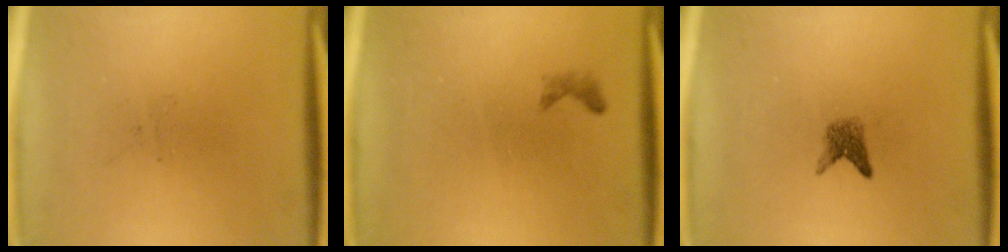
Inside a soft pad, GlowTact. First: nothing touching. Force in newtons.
{"total": 0.6}
{"total": 1.8}